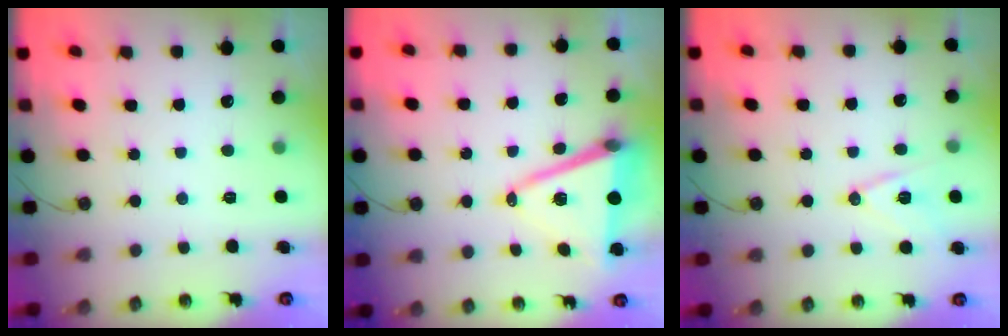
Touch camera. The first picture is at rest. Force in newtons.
{"total": 13.5, "press": 12.9, "slide": 3.9}
{"total": 11.2, "press": 10.7, "slide": 3.3}